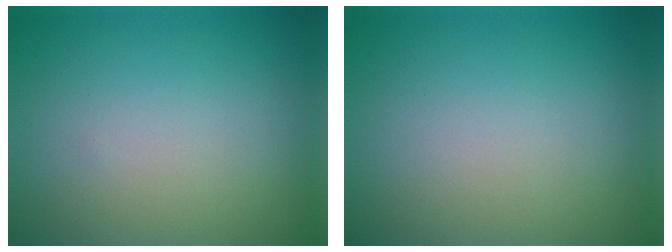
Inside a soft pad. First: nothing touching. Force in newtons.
{"total": 0.0}